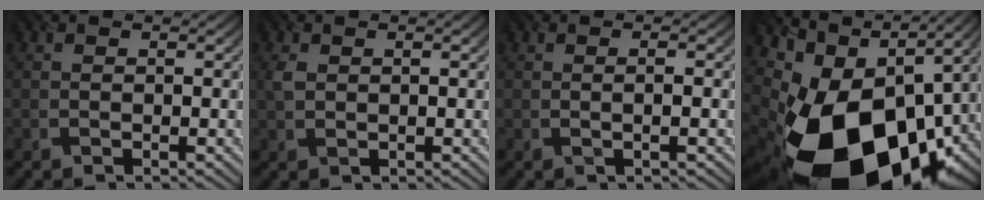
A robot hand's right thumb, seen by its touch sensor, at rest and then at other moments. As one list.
[{"total": 2.2, "force": [0.6, 1.2, 1.7], "torque": [-0.042, 0.001, 0.015]}, {"total": 1.6, "force": [0.0, 0.2, 1.6], "torque": [-0.031, 0.002, -0.004]}, {"total": 19.3, "force": [-3.4, 12.9, 13.9], "torque": [-0.272, -0.051, -0.025]}]